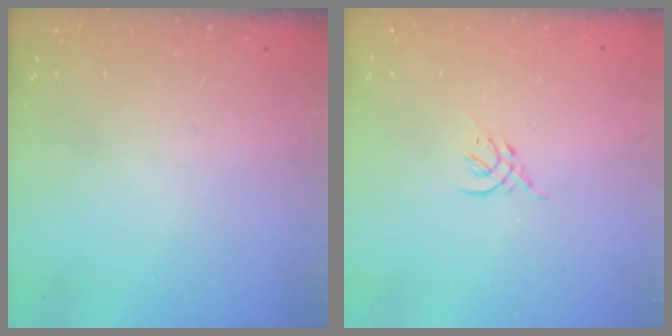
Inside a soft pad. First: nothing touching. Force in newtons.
{"total": 2.3, "press": 2.2, "slide": 0.5}